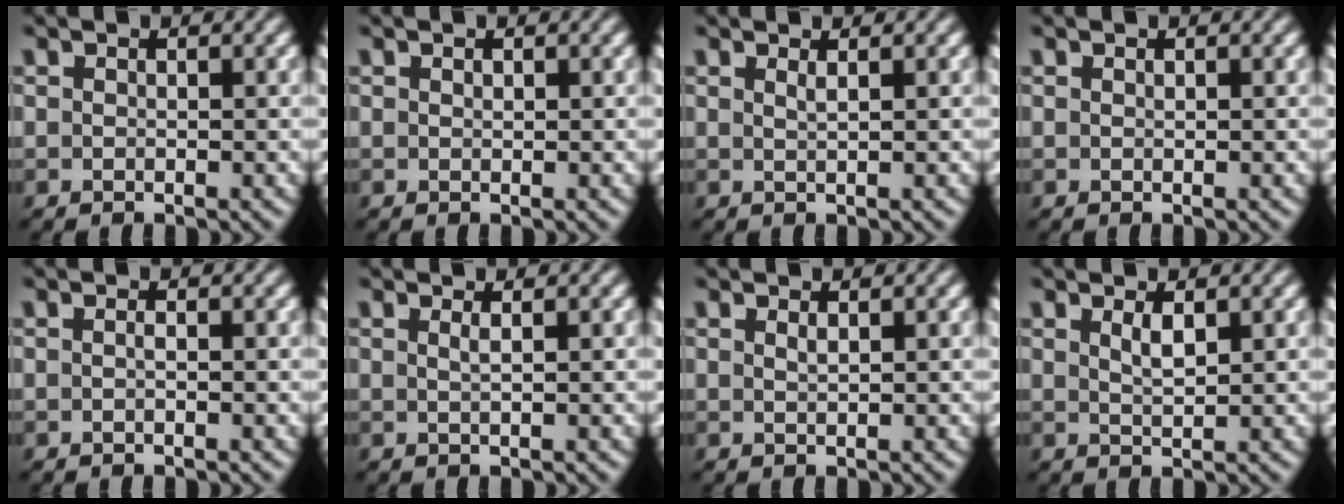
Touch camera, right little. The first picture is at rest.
{"total": 0.0}
{"total": 1.2, "force": [0.5, -1.0, 0.3], "torque": [0.000, -0.007, 0.015]}
{"total": 0.0}
{"total": 0.5, "force": [-0.4, -0.1, 0.3], "torque": [-0.009, -0.004, -0.005]}
{"total": 1.1, "force": [0.2, -0.9, 0.5], "torque": [-0.005, -0.006, 0.009]}
{"total": 1.0, "force": [0.4, -0.8, 0.2], "torque": [0.001, -0.006, 0.014]}
{"total": 1.4, "force": [0.7, -0.4, 1.2], "torque": [-0.012, -0.009, 0.022]}